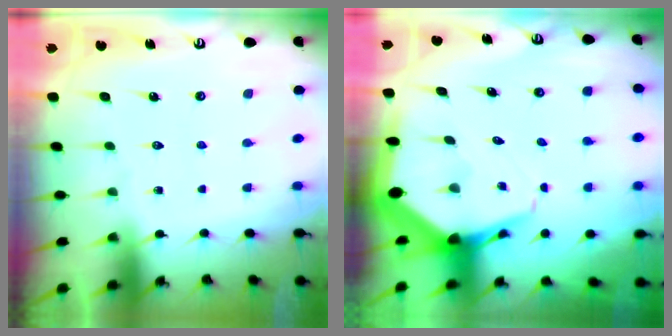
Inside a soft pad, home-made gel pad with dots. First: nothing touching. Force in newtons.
{"total": 7.2, "press": 7.2, "slide": 0.8}